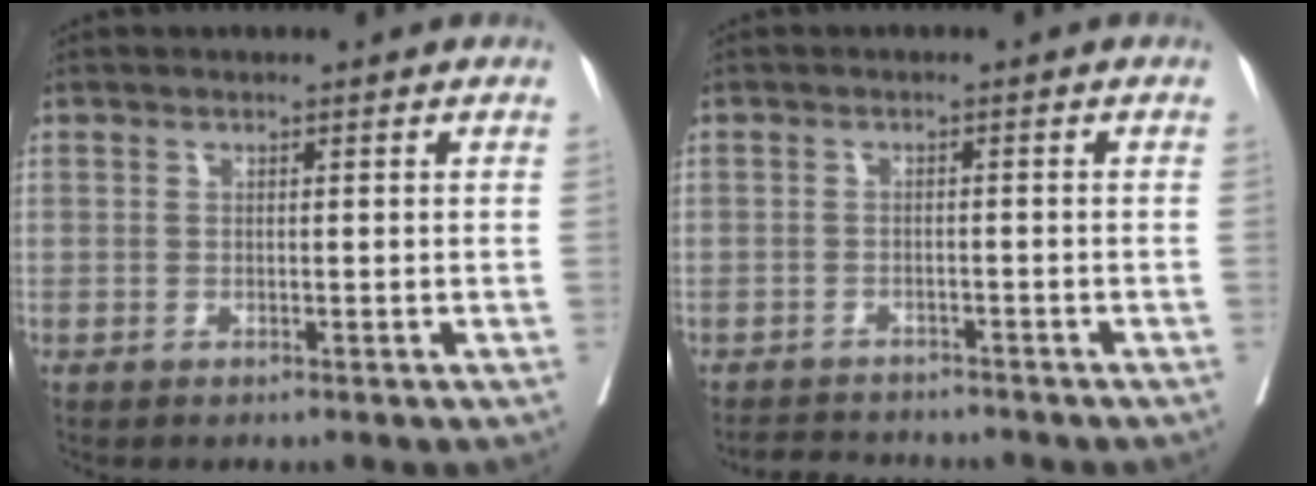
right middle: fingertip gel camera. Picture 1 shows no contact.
{"total": 5.1, "force": [-4.8, 1.4, 0.8], "torque": [-0.006, -0.006, -0.073]}